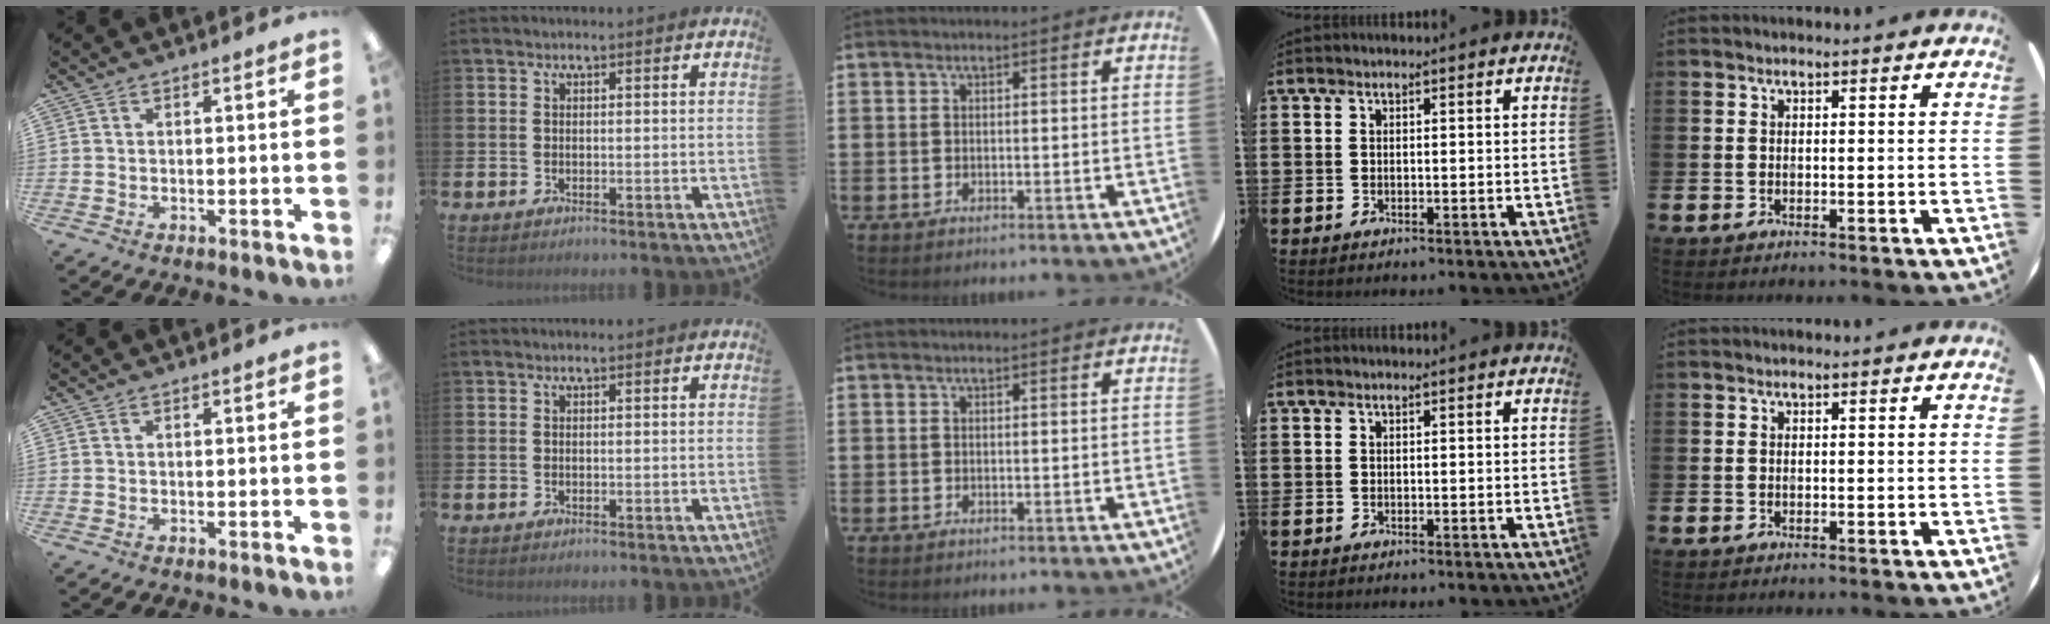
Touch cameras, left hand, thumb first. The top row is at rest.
{}